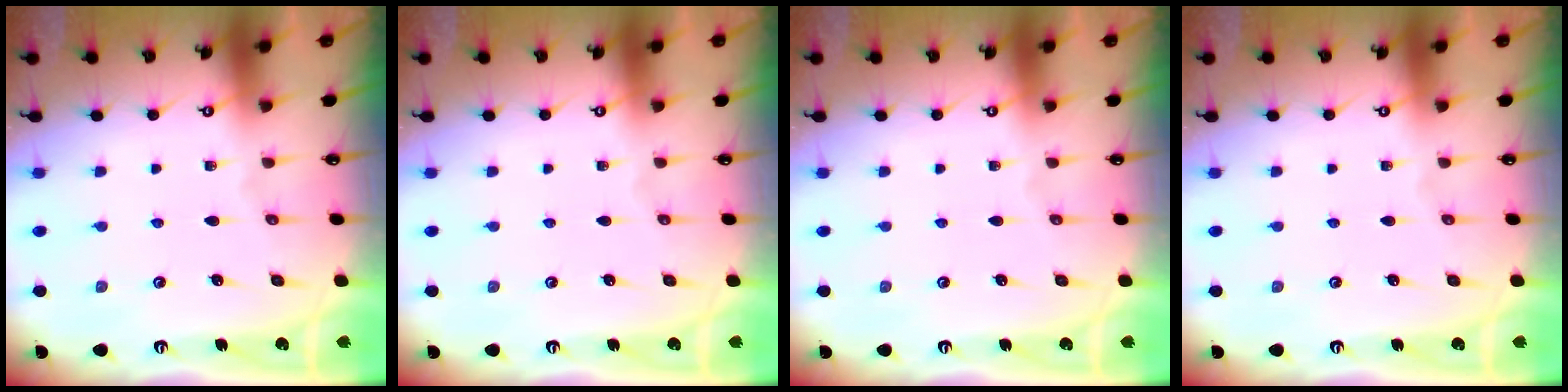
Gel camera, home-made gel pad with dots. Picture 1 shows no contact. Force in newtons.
{"total": 0.0}
{"total": 0.0}
{"total": 0.0}